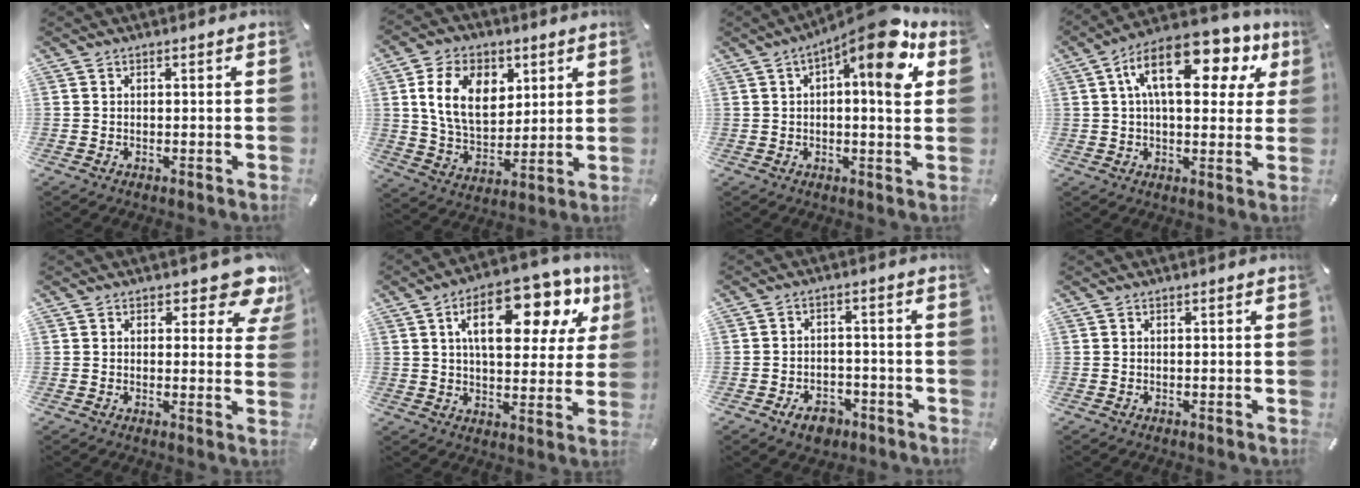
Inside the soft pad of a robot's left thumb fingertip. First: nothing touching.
{"total": 13.8, "force": [5.0, 9.7, 8.5], "torque": [-0.160, -0.003, 0.091]}
{"total": 13.6, "force": [5.8, 3.7, 11.7], "torque": [-0.154, -0.033, 0.084]}
{"total": 16.7, "force": [6.8, 7.9, 13.0], "torque": [-0.212, -0.013, 0.113]}
{"total": 8.3, "force": [5.6, 3.6, 4.9], "torque": [-0.037, -0.041, 0.090]}
{"total": 19.5, "force": [8.8, 9.4, 14.7], "torque": [-0.218, -0.025, 0.139]}
{"total": 5.6, "force": [-3.4, 3.7, 2.5], "torque": [-0.047, 0.019, -0.061]}
{"total": 0.0}